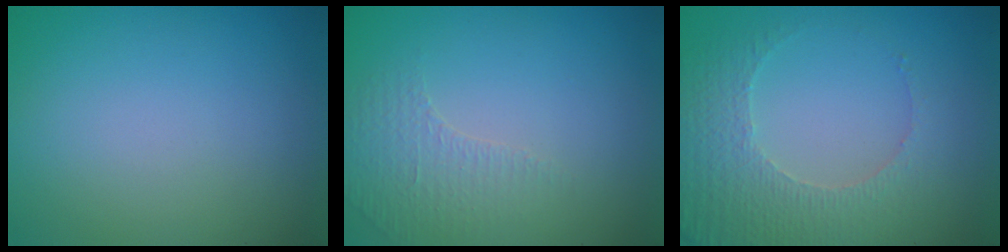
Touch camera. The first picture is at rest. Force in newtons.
{"total": 1.3, "press": 0.9, "slide": 0.9}
{"total": 4.7, "press": 3.5, "slide": 3.1}